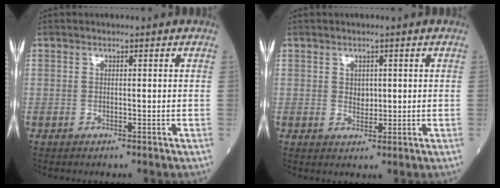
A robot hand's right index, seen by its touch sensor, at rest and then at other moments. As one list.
[{"total": 1.9, "force": [0.4, 1.4, 1.2], "torque": [-0.016, -0.003, 0.008]}]